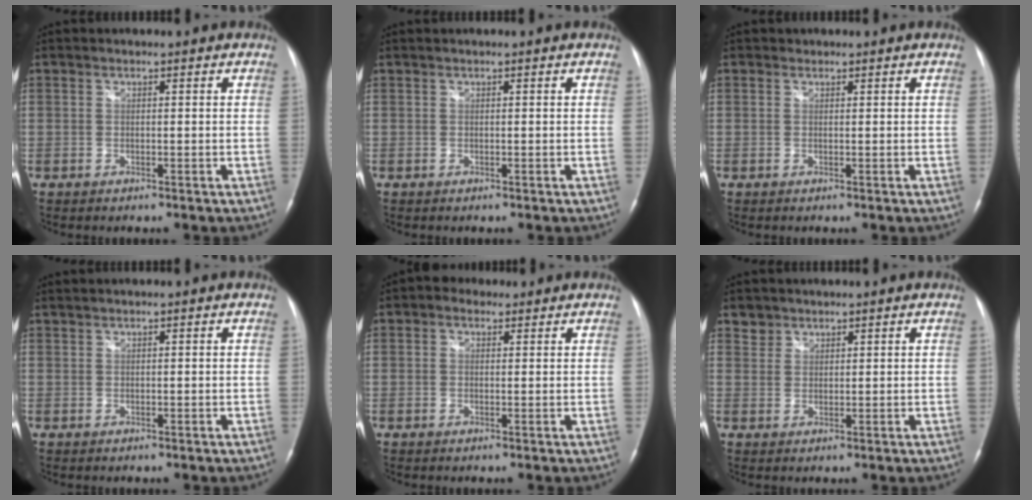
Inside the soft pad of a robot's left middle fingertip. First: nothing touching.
{"total": 0.0}
{"total": 0.6, "force": [0.5, 0.4, 0.0], "torque": [0.001, -0.002, 0.006]}
{"total": 0.6, "force": [0.6, -0.1, 0.1], "torque": [-0.007, 0.008, 0.017]}
{"total": 2.6, "force": [1.5, 1.8, 1.0], "torque": [-0.026, 0.019, 0.024]}
{"total": 2.3, "force": [1.7, 1.5, -0.3], "torque": [0.011, 0.009, 0.026]}